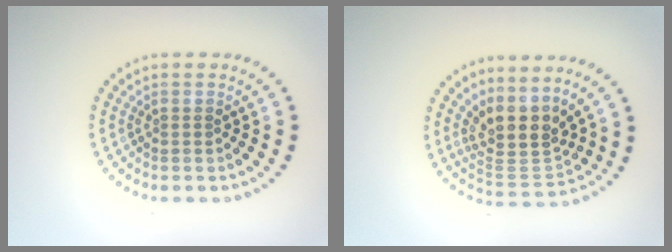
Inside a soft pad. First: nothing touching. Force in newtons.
{"total": 4.3, "press": 3.3, "slide": 2.7}